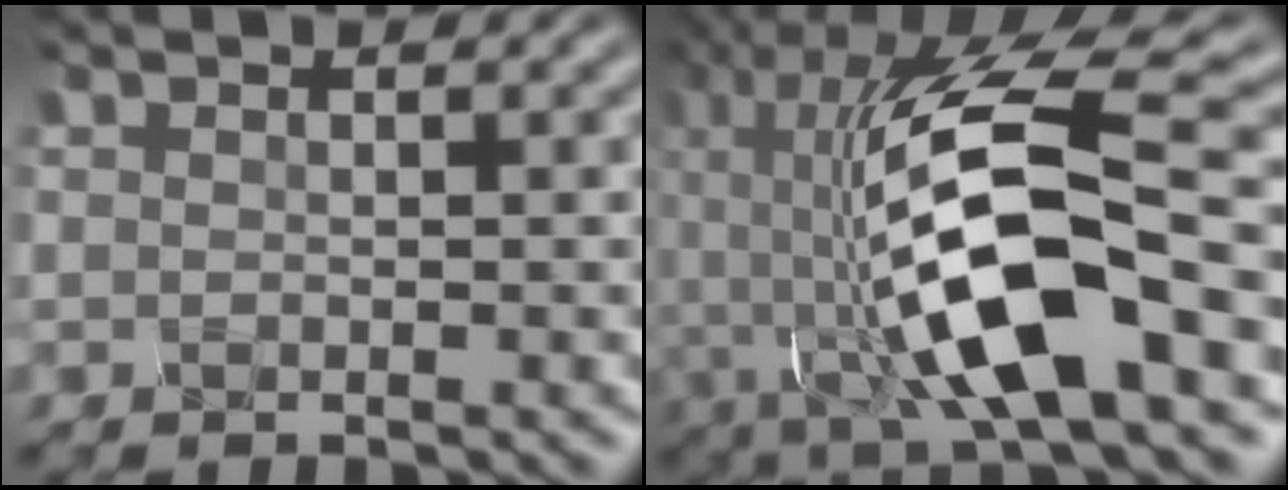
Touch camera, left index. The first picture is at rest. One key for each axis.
{"total": 13.6, "fx": -3.0, "fy": 4.5, "fz": 12.5, "tx": -0.232, "ty": 0.006, "tz": -0.071}